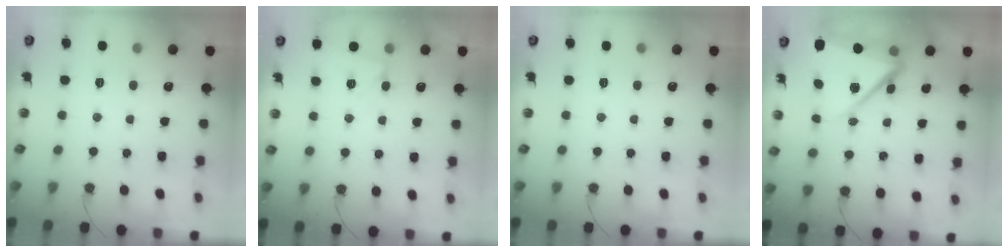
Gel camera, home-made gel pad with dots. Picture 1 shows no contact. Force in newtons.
{"total": 3.5, "press": 3.3, "slide": 1.1}
{"total": 0.0}
{"total": 10.1, "press": 10.1, "slide": 0.9}